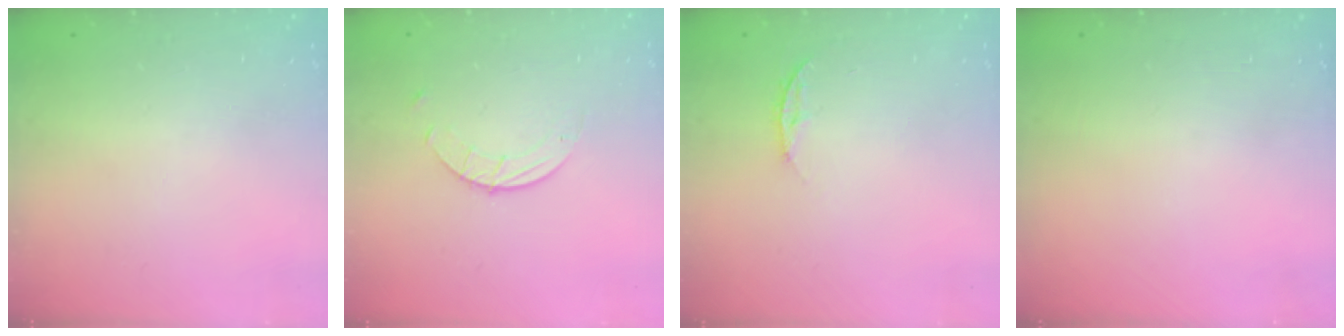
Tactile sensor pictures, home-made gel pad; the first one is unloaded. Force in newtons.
{"total": 4.0, "press": 4.0, "slide": 0.4}
{"total": 4.4, "press": 4.4, "slide": 0.5}
{"total": 0.0}